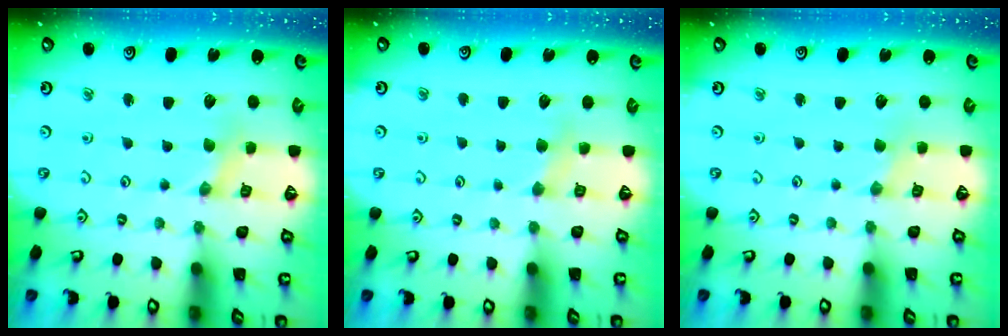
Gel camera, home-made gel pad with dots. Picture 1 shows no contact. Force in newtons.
{"total": 4.1, "press": 4.0, "slide": 0.6}
{"total": 0.0}